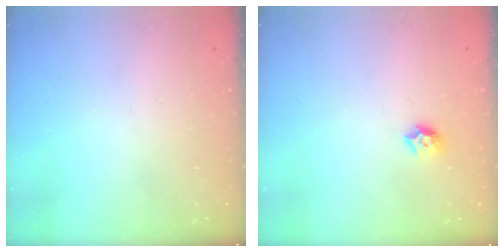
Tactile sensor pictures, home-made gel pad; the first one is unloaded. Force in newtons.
{"total": 6.2, "press": 6.2, "slide": 0.8}